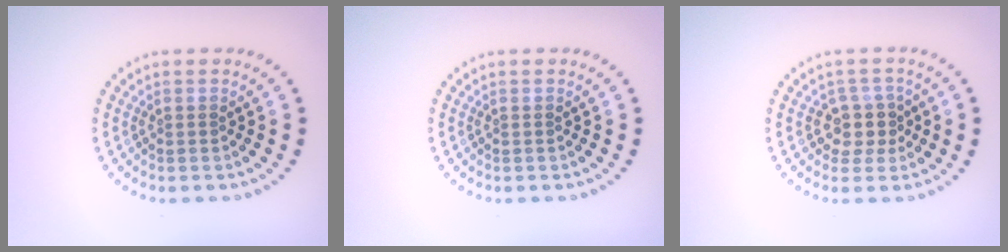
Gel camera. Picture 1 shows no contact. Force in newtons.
{"total": 0.0}
{"total": 2.6, "press": 2.1, "slide": 1.5}